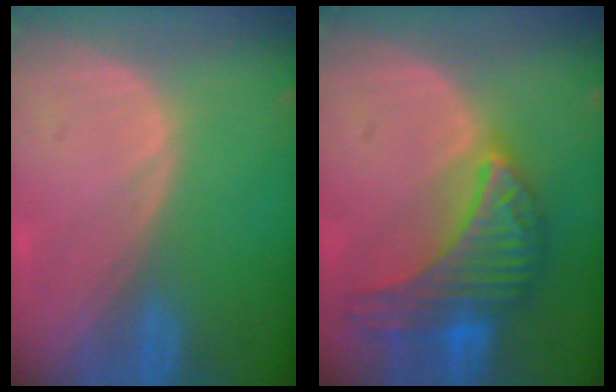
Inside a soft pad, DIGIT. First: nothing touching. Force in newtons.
{"total": 10.0, "press": 10.0, "slide": 0.6}